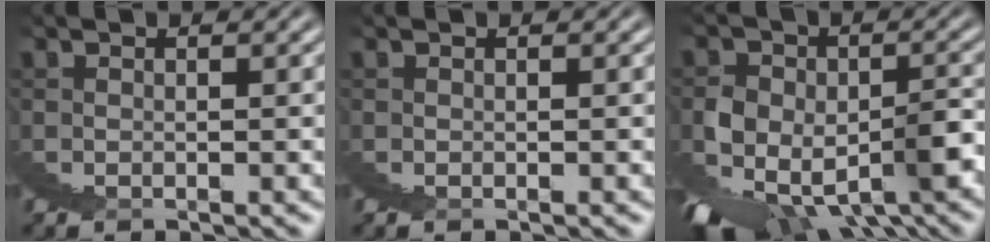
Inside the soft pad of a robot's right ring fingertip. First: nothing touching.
{"total": 0.0}
{"total": 6.4, "force": [-3.3, 3.3, 4.4], "torque": [-0.038, -0.017, -0.040]}